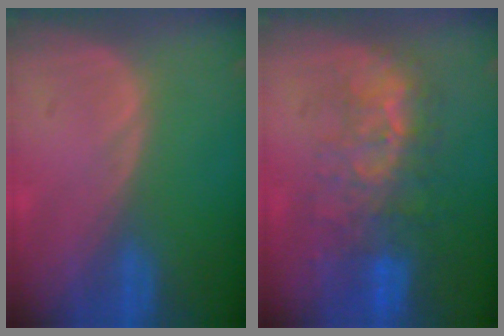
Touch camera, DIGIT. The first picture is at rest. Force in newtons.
{"total": 9.8, "press": 8.3, "slide": 5.1}